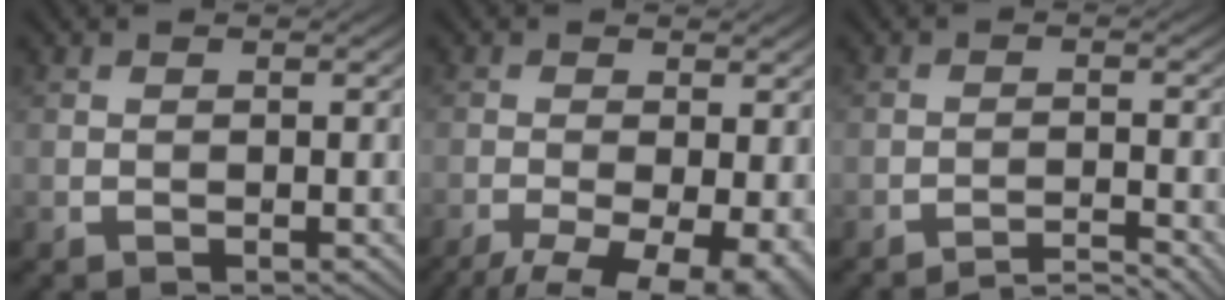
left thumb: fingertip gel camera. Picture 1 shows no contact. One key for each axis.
{"total": 11.9, "fx": -6.7, "fy": 4.6, "fz": 8.7, "tx": -0.154, "ty": -0.039, "tz": -0.079}
{"total": 3.8, "fx": -3.4, "fy": 0.2, "fz": 1.8, "tx": -0.023, "ty": 0.011, "tz": -0.062}